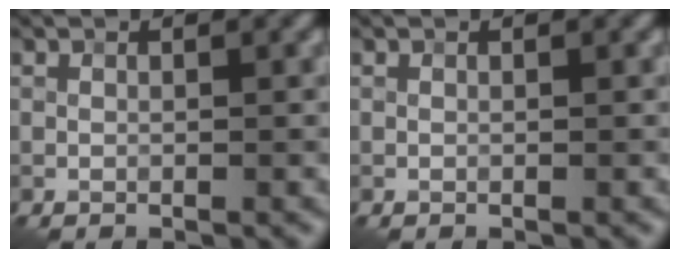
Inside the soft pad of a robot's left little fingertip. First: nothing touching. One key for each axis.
{"total": 0.0}